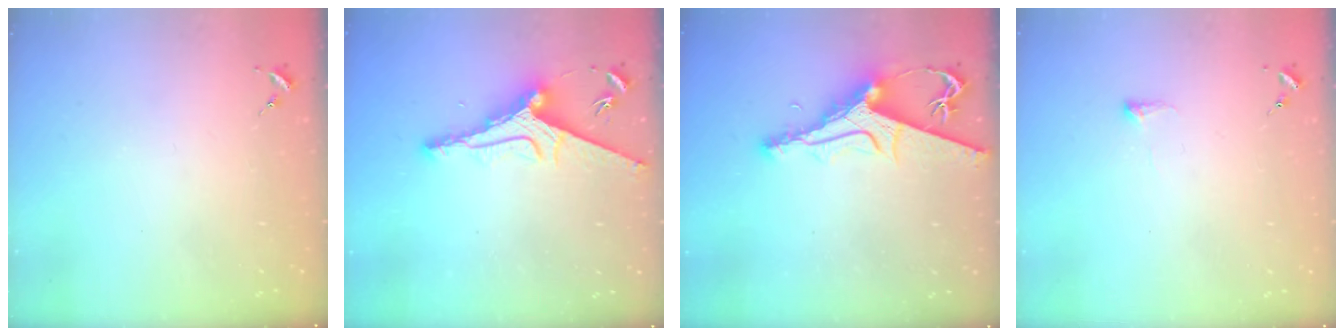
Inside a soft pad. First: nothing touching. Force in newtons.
{"total": 10.4, "press": 10.3, "slide": 1.3}
{"total": 10.7, "press": 10.6, "slide": 1.0}
{"total": 3.9, "press": 3.8, "slide": 1.0}